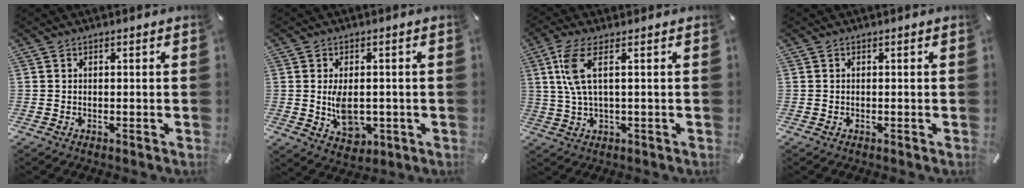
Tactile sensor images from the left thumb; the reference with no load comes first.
{"total": 6.6, "force": [-0.4, 4.7, 4.7], "torque": [-0.082, -0.006, -0.010]}
{"total": 7.2, "force": [1.9, 1.8, 6.7], "torque": [-0.147, -0.006, 0.030]}
{"total": 0.0}